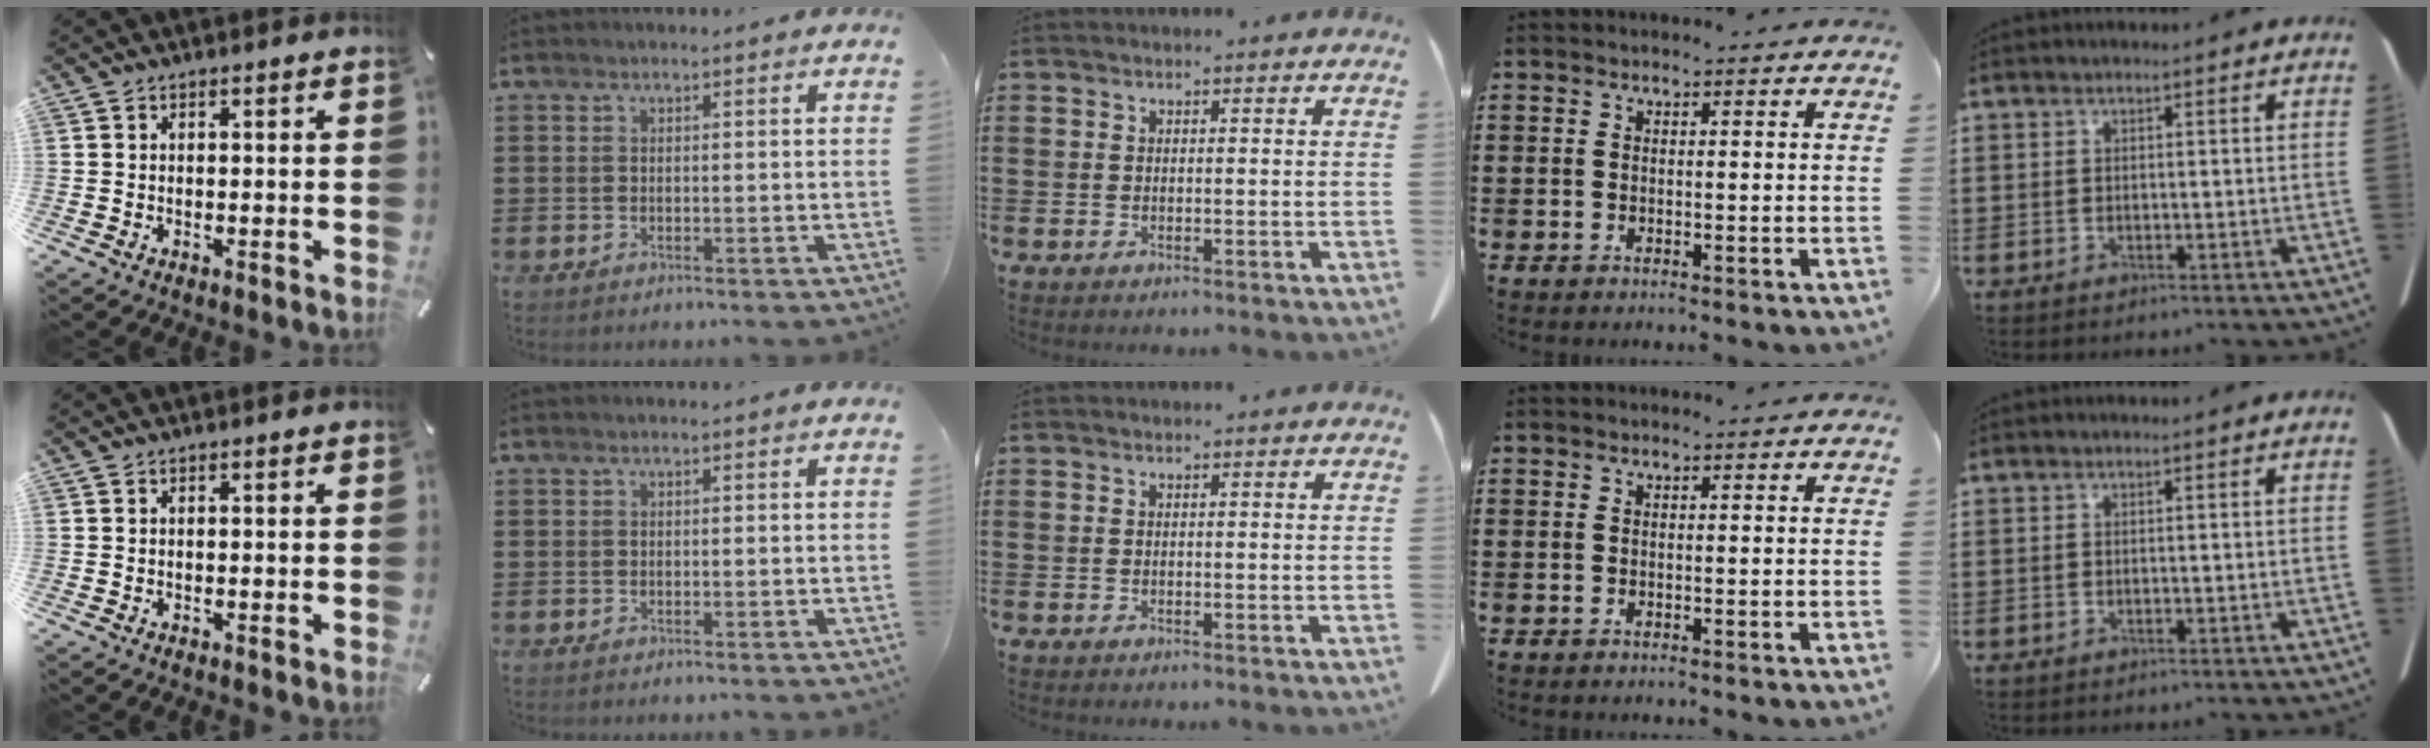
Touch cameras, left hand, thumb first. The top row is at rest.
{}